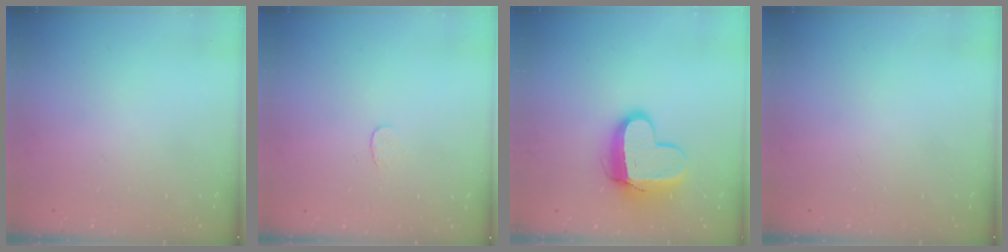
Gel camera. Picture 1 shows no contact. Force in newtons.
{"total": 3.0, "press": 3.0, "slide": 0.2}
{"total": 12.7, "press": 12.7, "slide": 1.1}
{"total": 0.0}